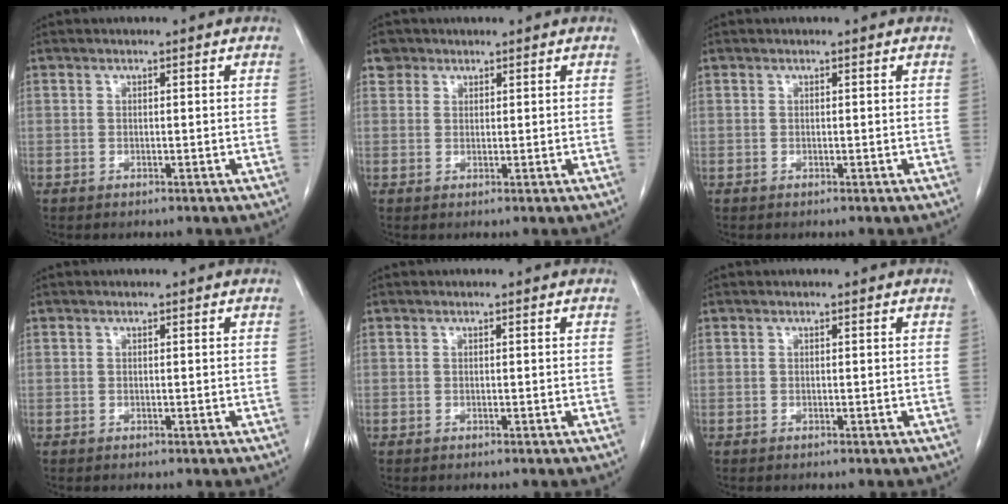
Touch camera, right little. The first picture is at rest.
{"total": 2.1, "force": [1.3, 1.7, 0.0], "torque": [0.012, 0.004, 0.015]}
{"total": 0.0}
{"total": 0.0}
{"total": 0.0}
{"total": 0.0}